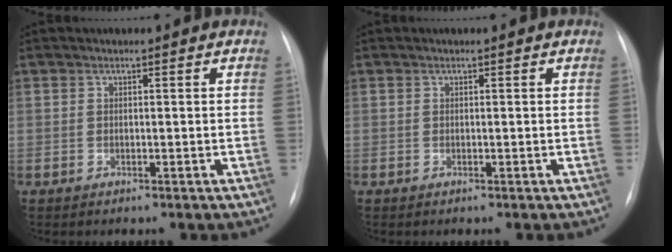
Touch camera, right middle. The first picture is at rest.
{"total": 0.0}